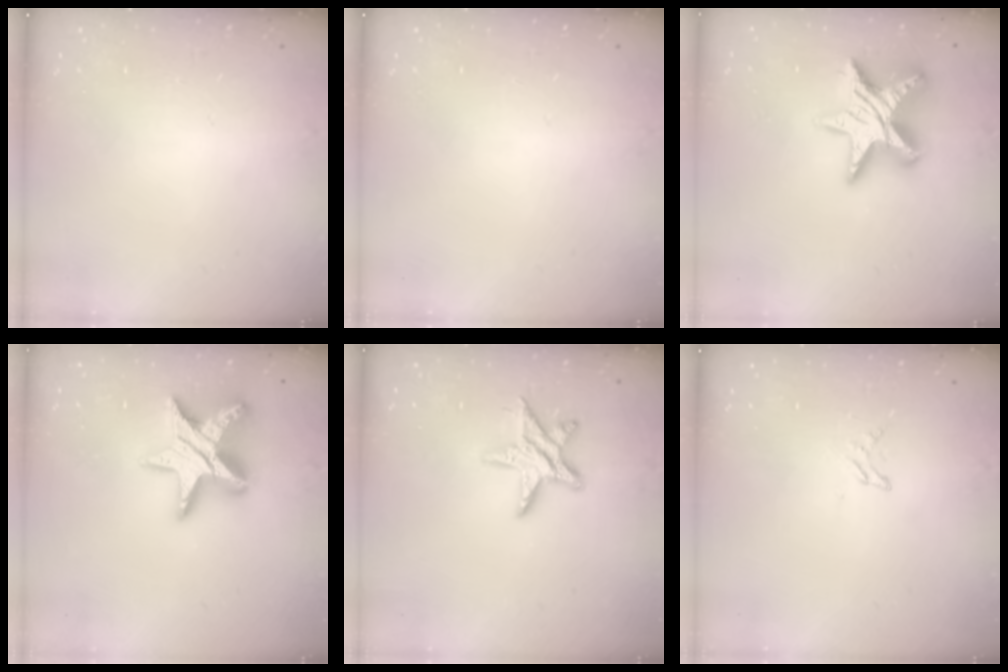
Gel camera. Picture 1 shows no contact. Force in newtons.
{"total": 0.0}
{"total": 18.8, "press": 18.8, "slide": 1.4}
{"total": 16.8, "press": 16.8, "slide": 1.2}
{"total": 10.6, "press": 10.6, "slide": 0.5}
{"total": 2.9, "press": 2.9, "slide": 0.3}